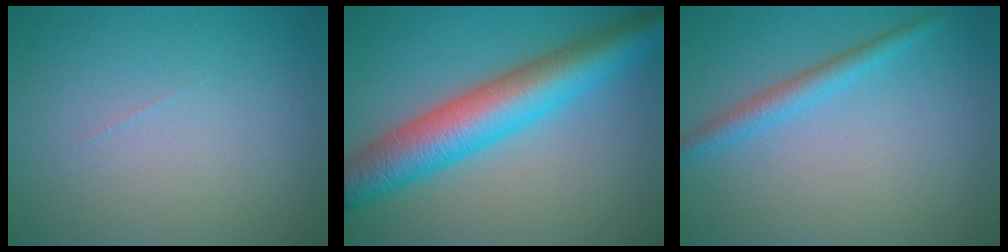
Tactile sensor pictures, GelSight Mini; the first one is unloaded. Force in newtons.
{"total": 8.8, "press": 8.8, "slide": 0.1}
{"total": 2.3, "press": 2.3, "slide": 0.1}